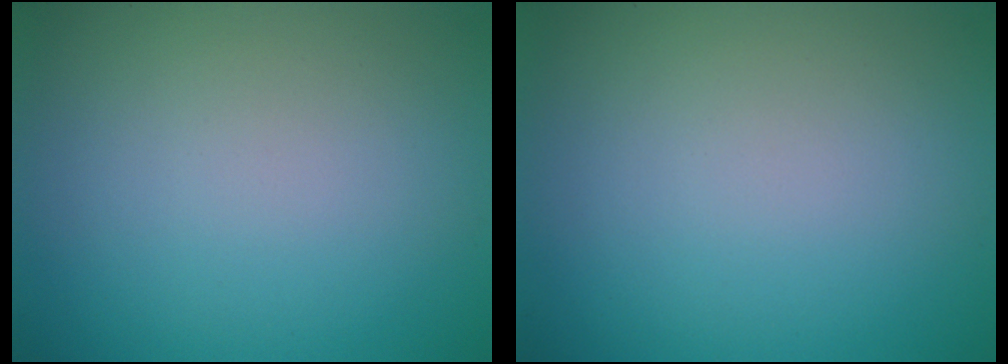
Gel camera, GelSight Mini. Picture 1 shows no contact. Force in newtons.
{"total": 0.0}